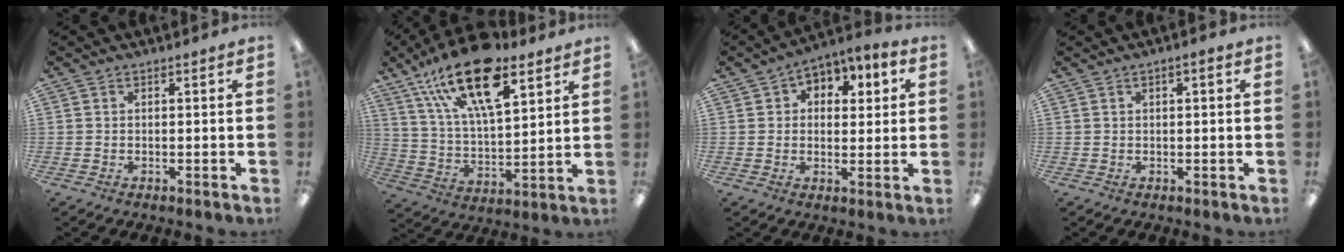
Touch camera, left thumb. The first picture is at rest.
{"total": 22.0, "force": [13.2, 9.0, 15.0], "torque": [-0.270, -0.065, 0.224]}
{"total": 4.9, "force": [2.4, 4.0, 1.6], "torque": [-0.022, -0.017, 0.038]}
{"total": 1.4, "force": [0.3, 0.3, 1.4], "torque": [-0.024, 0.002, 0.005]}